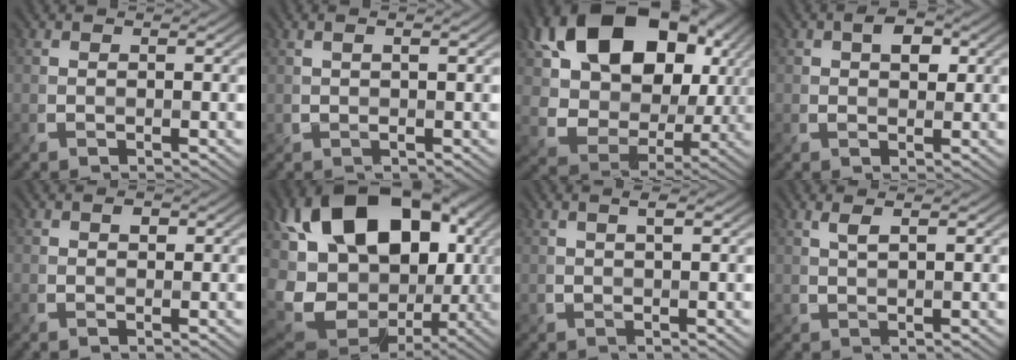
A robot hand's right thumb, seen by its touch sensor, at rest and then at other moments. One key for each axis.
{"total": 1.9, "fx": 0.5, "fy": 0.2, "fz": 1.8, "tx": -0.039, "ty": 0.006, "tz": 0.009}
{"total": 16.1, "fx": 5.1, "fy": 11.6, "fz": 10.0, "tx": -0.193, "ty": -0.005, "tz": 0.100}
{"total": 3.1, "fx": 1.0, "fy": 2.0, "fz": 2.2, "tx": -0.036, "ty": 0.004, "tz": 0.011}
{"total": 1.2, "fx": 0.4, "fy": 0.9, "fz": 0.8, "tx": -0.014, "ty": 0.002, "tz": 0.004}
{"total": 21.1, "fx": 2.7, "fy": 15.5, "fz": 13.9, "tx": -0.292, "ty": -0.015, "tz": 0.078}
{"total": 1.8, "fx": 0.7, "fy": 0.2, "fz": 1.6, "tx": -0.036, "ty": 0.006, "tz": 0.012}
{"total": 1.9, "fx": 0.9, "fy": 0.2, "fz": 1.6, "tx": -0.040, "ty": 0.005, "tz": 0.016}